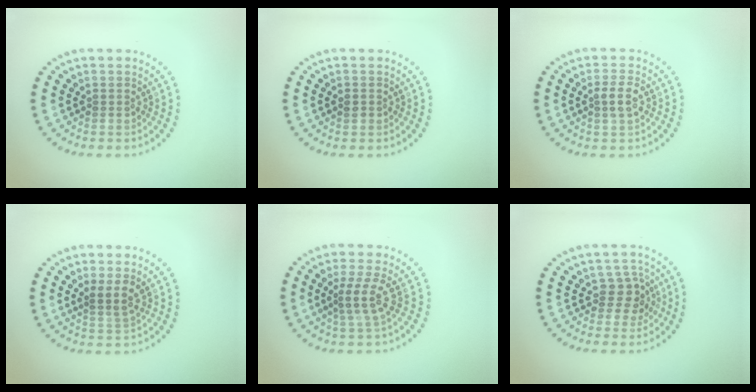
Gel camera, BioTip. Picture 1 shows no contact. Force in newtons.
{"total": 0.7, "press": 0.7, "slide": 0.2}
{"total": 2.0, "press": 1.9, "slide": 0.6}
{"total": 1.9, "press": 1.4, "slide": 1.2}
{"total": 2.6, "press": 1.8, "slide": 1.9}
{"total": 2.5, "press": 2.1, "slide": 1.5}